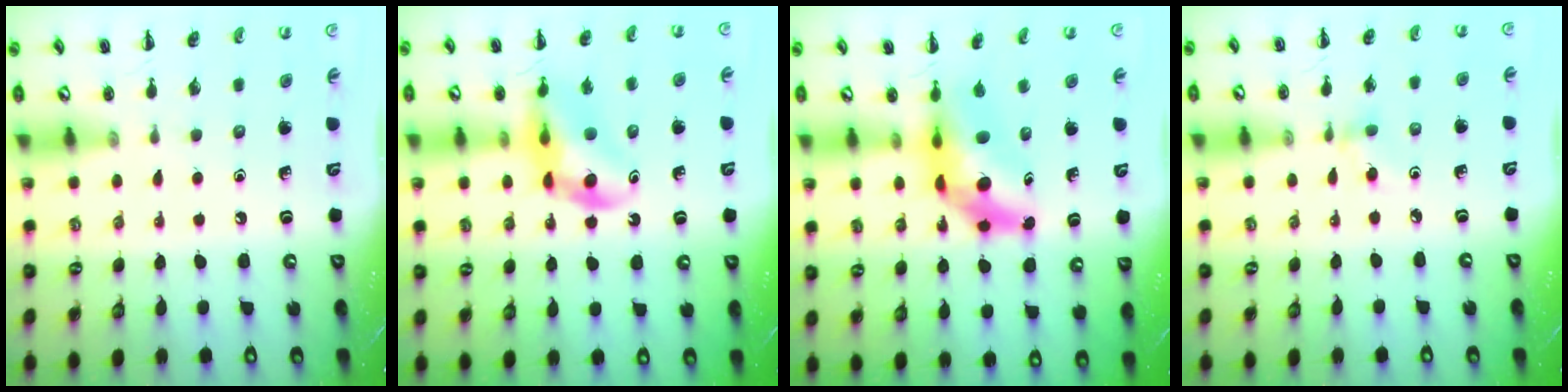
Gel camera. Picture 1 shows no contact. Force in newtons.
{"total": 11.0, "press": 10.5, "slide": 3.3}
{"total": 7.3, "press": 7.0, "slide": 2.3}
{"total": 4.0, "press": 3.7, "slide": 1.4}